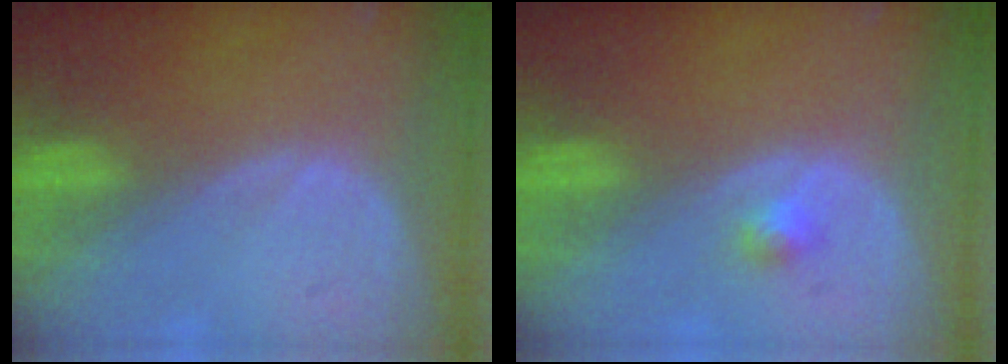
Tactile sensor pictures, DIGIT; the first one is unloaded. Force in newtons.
{"total": 1.7, "press": 1.4, "slide": 0.8}